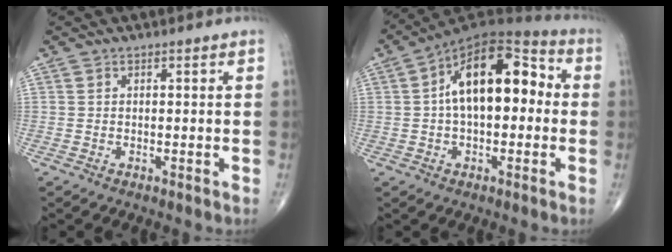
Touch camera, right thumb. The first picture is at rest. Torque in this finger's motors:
{"motor_torque": [-0.09, 1.52, 1.31, 0.33, 0.17]}